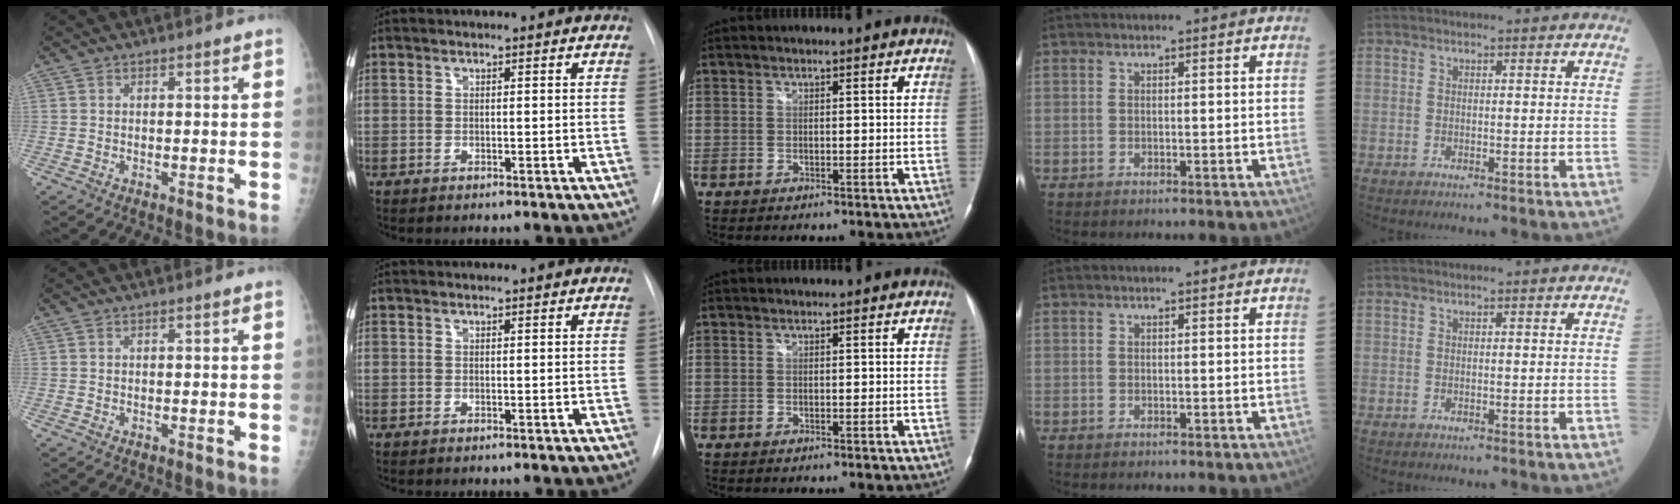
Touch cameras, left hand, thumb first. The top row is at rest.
{}